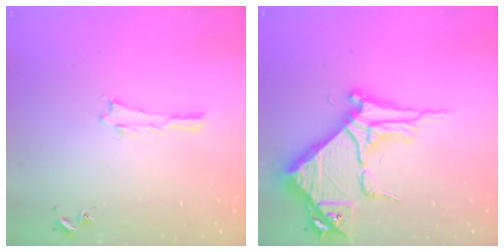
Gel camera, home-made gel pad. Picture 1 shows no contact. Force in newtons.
{"total": 8.4, "press": 8.4, "slide": 0.9}